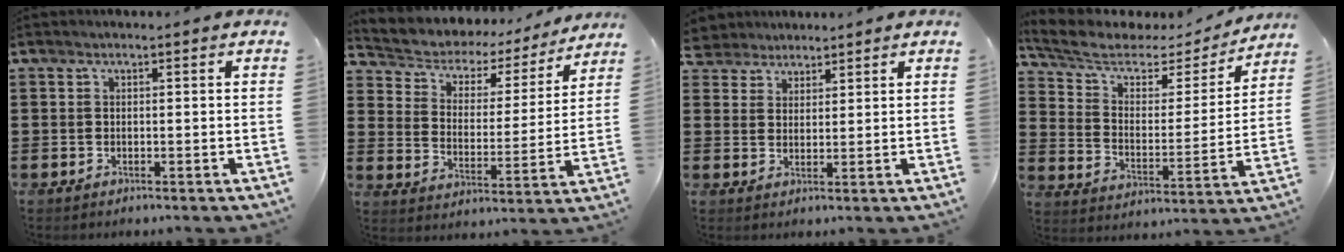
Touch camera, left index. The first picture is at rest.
{"total": 4.0, "force": [3.4, 1.9, 0.6], "torque": [-0.038, -0.026, 0.050]}
{"total": 3.3, "force": [2.8, 1.7, -0.4], "torque": [-0.010, 0.000, 0.053]}
{"total": 6.3, "force": [4.6, 3.1, 3.1], "torque": [-0.085, -0.021, 0.077]}